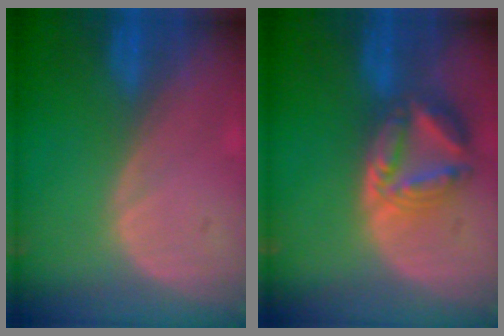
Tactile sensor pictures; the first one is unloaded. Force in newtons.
{"total": 7.9, "press": 6.9, "slide": 3.9}